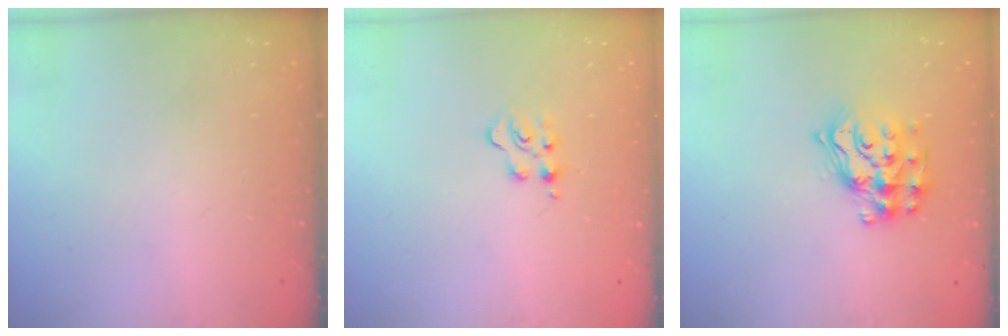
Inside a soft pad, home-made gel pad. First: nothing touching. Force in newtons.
{"total": 4.7, "press": 4.7, "slide": 0.5}
{"total": 14.8, "press": 14.8, "slide": 0.9}